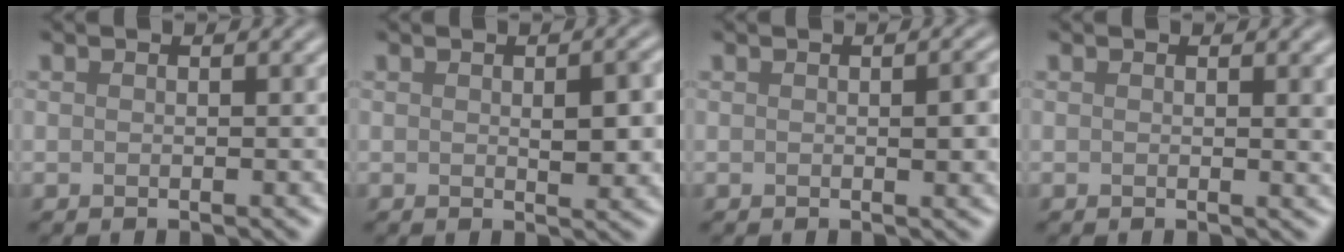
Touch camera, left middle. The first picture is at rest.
{"total": 3.2, "force": [0.2, 1.2, 2.9], "torque": [-0.042, -0.002, 0.005]}
{"total": 1.7, "force": [0.0, 0.4, 1.7], "torque": [-0.022, -0.002, 0.001]}
{"total": 1.0, "force": [0.4, 0.1, 0.9], "torque": [-0.008, -0.002, 0.006]}